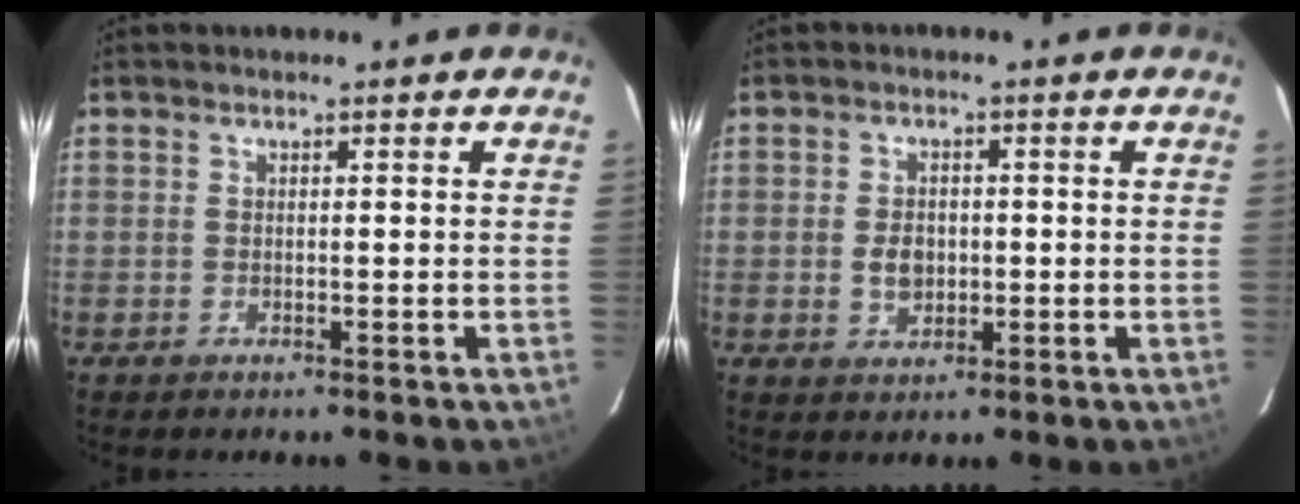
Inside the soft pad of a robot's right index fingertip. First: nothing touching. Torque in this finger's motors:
{"motor_torque": [1.23, 0.13, 0.32, 0.03]}